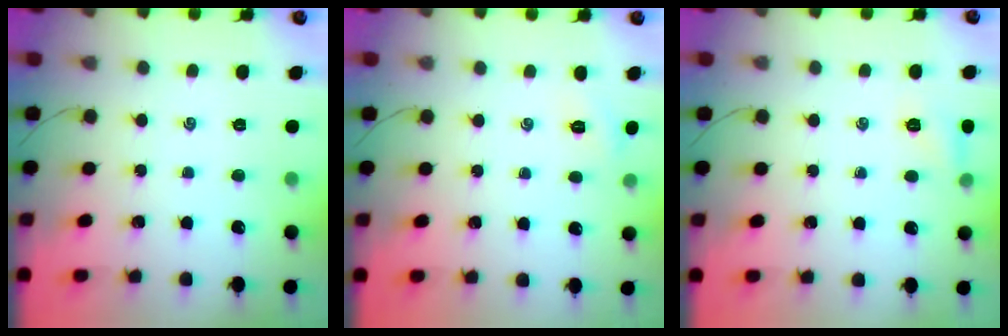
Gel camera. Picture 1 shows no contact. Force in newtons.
{"total": 2.4, "press": 2.3, "slide": 0.7}
{"total": 6.6, "press": 6.4, "slide": 1.5}